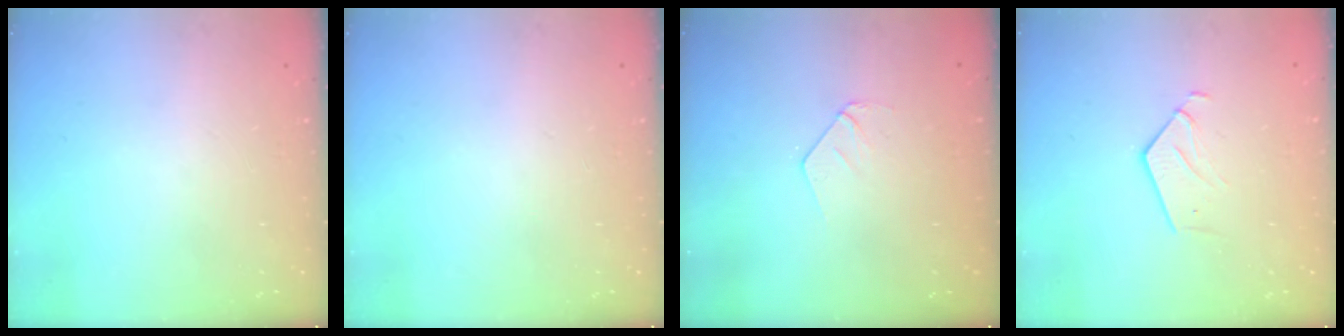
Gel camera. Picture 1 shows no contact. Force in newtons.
{"total": 0.0}
{"total": 3.8, "press": 3.8, "slide": 0.3}
{"total": 3.9, "press": 3.9, "slide": 0.2}